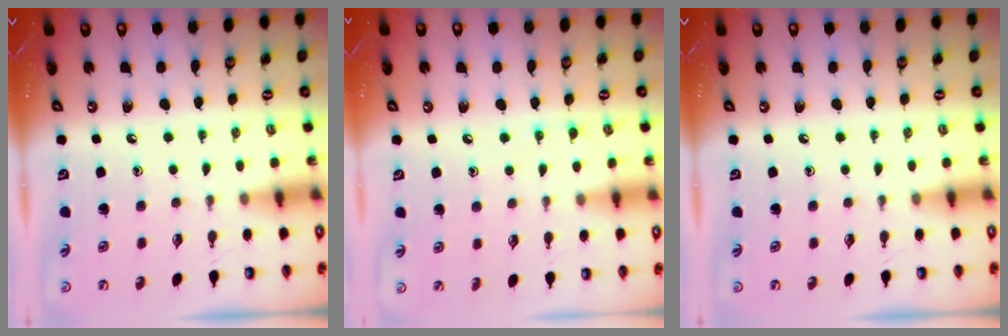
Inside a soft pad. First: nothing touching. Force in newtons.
{"total": 6.4, "press": 6.4, "slide": 0.9}
{"total": 0.0}